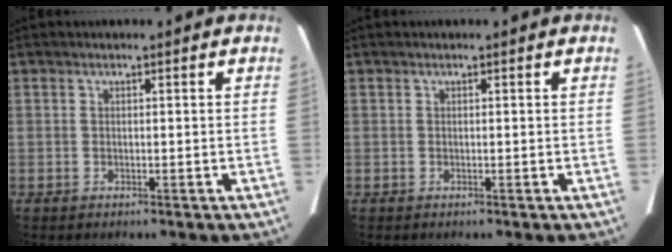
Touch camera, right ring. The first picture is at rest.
{"total": 0.0}